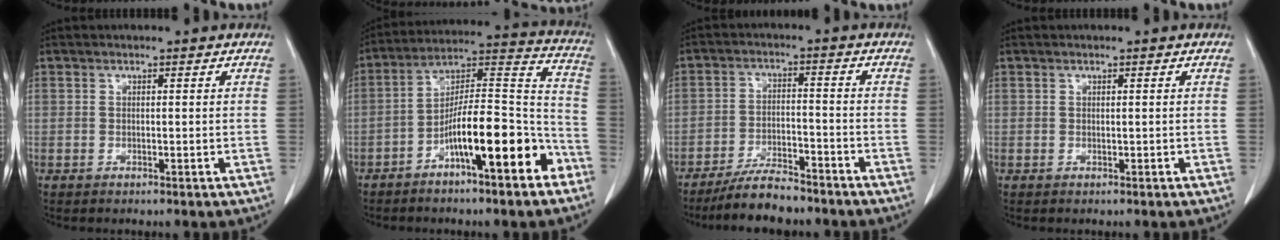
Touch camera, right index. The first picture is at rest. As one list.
[{"total": 15.4, "force": [-7.9, 2.8, 12.9], "torque": [-0.202, 0.025, -0.125]}, {"total": 7.5, "force": [-6.6, 1.6, 3.1], "torque": [-0.055, -0.011, -0.117]}, {"total": 0.0}]